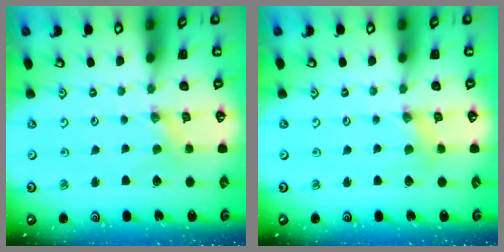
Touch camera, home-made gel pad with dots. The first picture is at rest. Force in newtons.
{"total": 2.5, "press": 2.5, "slide": 0.3}